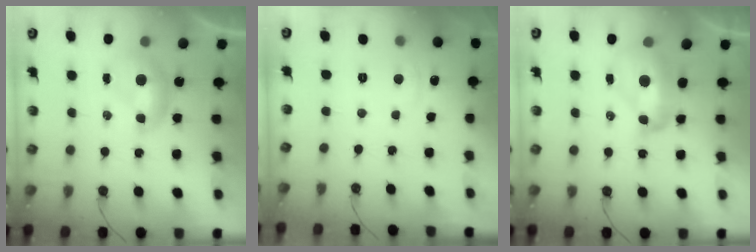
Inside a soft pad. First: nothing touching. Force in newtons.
{"total": 1.2, "press": 1.0, "slide": 0.7}
{"total": 5.4, "press": 5.2, "slide": 1.1}